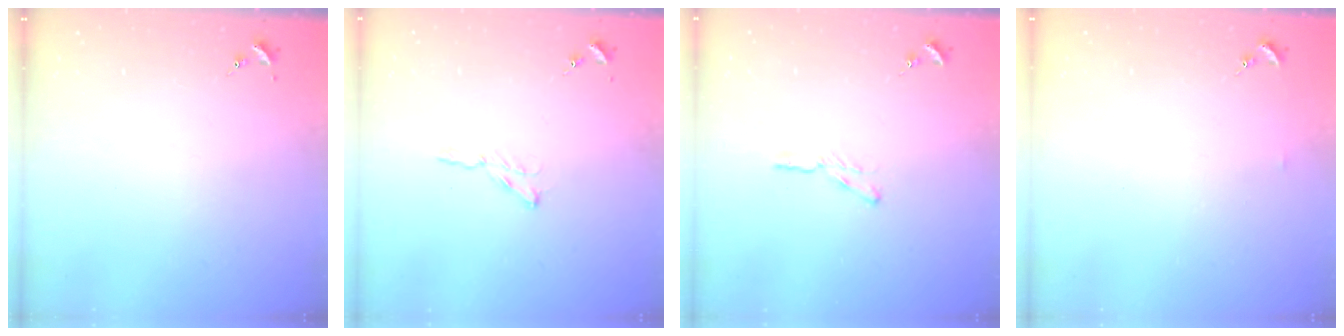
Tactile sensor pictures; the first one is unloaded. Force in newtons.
{"total": 3.9, "press": 3.8, "slide": 0.5}
{"total": 4.0, "press": 4.0, "slide": 0.4}
{"total": 3.2, "press": 3.2, "slide": 0.4}